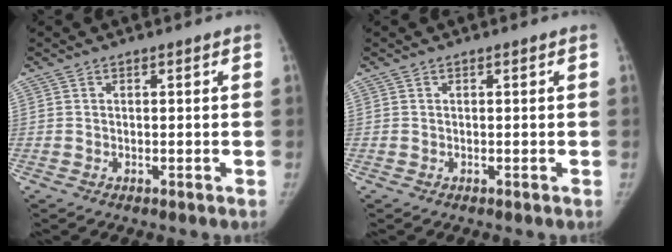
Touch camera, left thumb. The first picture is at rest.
{"total": 0.0}